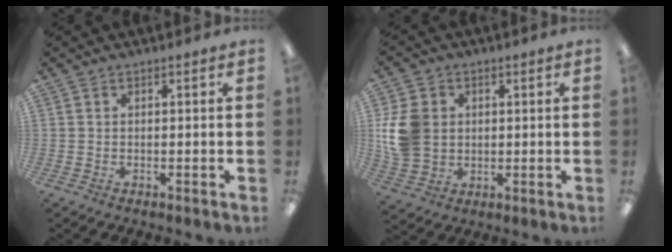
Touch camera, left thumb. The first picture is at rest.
{"total": 11.1, "force": [1.4, 9.3, 5.8], "torque": [-0.131, 0.016, 0.028]}